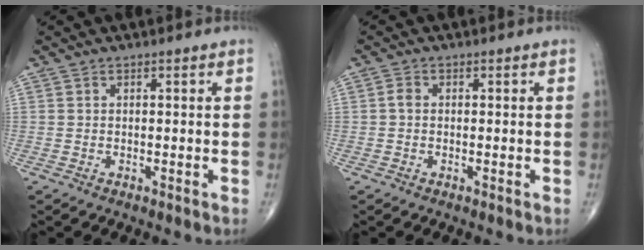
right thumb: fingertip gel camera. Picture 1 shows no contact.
{"total": 1.2, "force": [-0.1, 0.9, 0.8], "torque": [-0.013, 0.001, -0.005]}